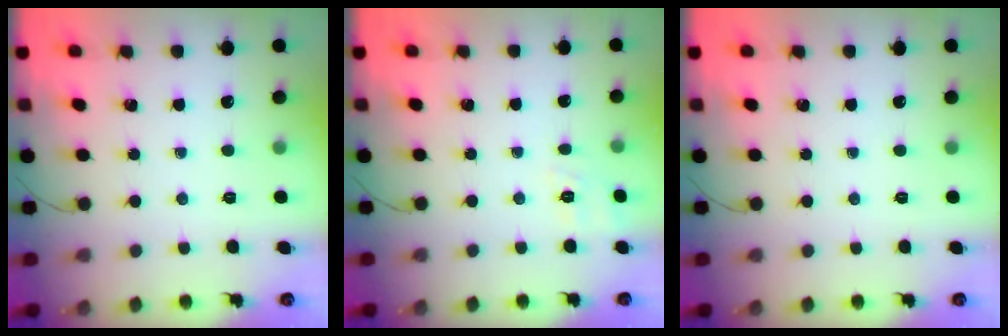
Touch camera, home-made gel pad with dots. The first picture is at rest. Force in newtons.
{"total": 7.3, "press": 7.0, "slide": 1.9}
{"total": 0.0}